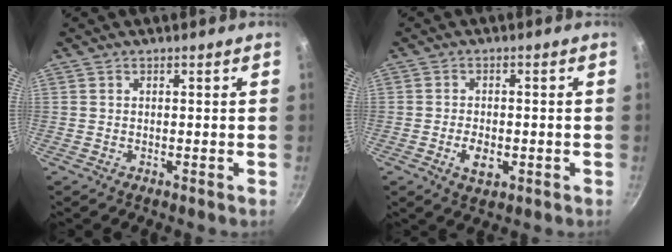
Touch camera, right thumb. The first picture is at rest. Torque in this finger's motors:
{"motor_torque": [-0.52, 0.31, -0.24, 0.16, 0.01]}